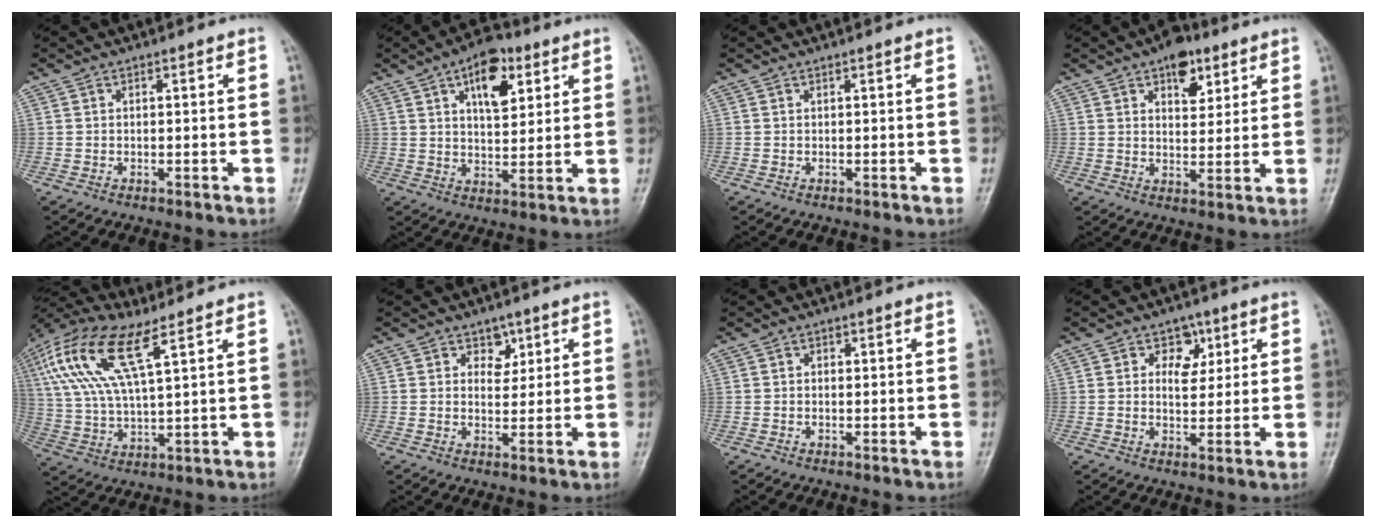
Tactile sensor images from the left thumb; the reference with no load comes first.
{"total": 11.0, "force": [5.0, 5.7, 8.0], "torque": [-0.092, -0.017, 0.077]}
{"total": 0.0}
{"total": 8.0, "force": [4.4, 4.6, 4.9], "torque": [-0.037, -0.017, 0.061]}
{"total": 17.1, "force": [7.8, 6.0, 14.0], "torque": [-0.310, 0.003, 0.150]}
{"total": 3.9, "force": [1.8, 3.0, 1.7], "torque": [0.005, -0.010, 0.027]}
{"total": 0.8, "force": [0.0, 0.6, 0.4], "torque": [-0.002, 0.002, -0.002]}
{"total": 5.7, "force": [2.1, 4.3, 3.0], "torque": [-0.008, -0.005, 0.029]}